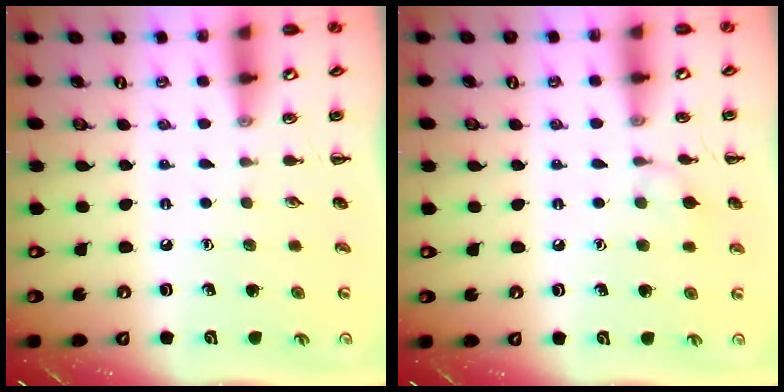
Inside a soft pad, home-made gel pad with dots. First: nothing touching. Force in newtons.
{"total": 5.9, "press": 5.6, "slide": 1.9}